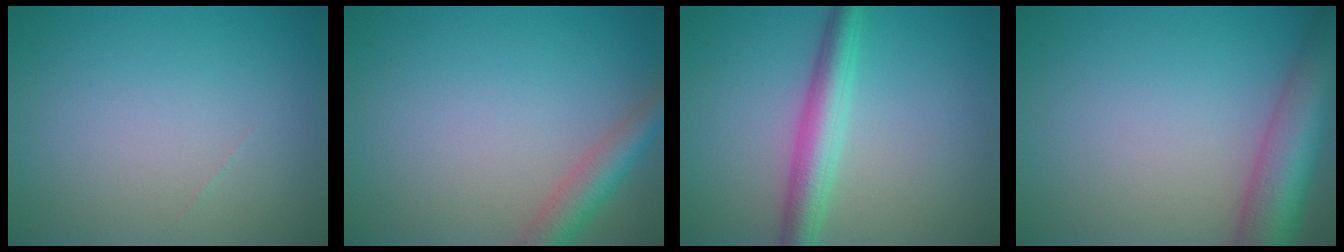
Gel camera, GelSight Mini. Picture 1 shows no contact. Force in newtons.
{"total": 3.5, "press": 3.5, "slide": 0.1}
{"total": 4.2, "press": 4.2, "slide": 0.1}
{"total": 7.8, "press": 7.8, "slide": 0.4}